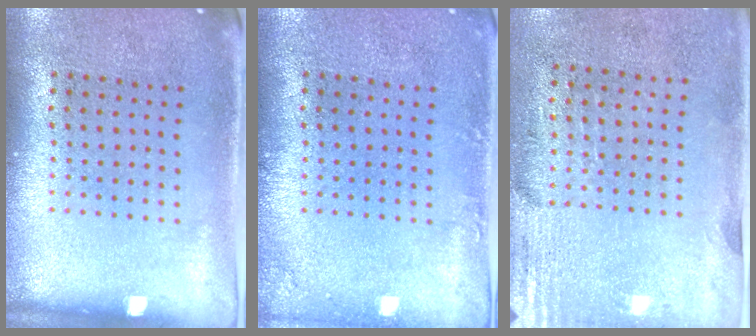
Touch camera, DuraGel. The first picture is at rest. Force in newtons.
{"total": 1.0, "press": 1.0, "slide": 0.2}
{"total": 2.8, "press": 2.5, "slide": 1.4}